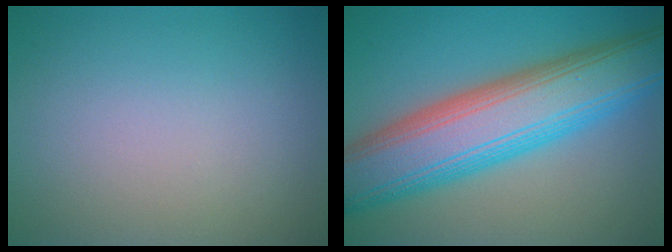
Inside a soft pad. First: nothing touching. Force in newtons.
{"total": 11.5, "press": 11.5, "slide": 0.3}